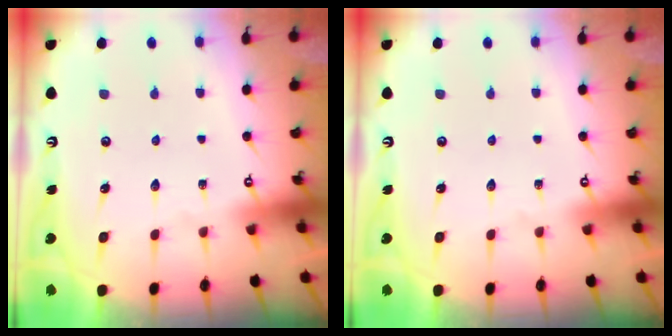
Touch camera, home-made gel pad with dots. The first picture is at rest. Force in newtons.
{"total": 0.0}